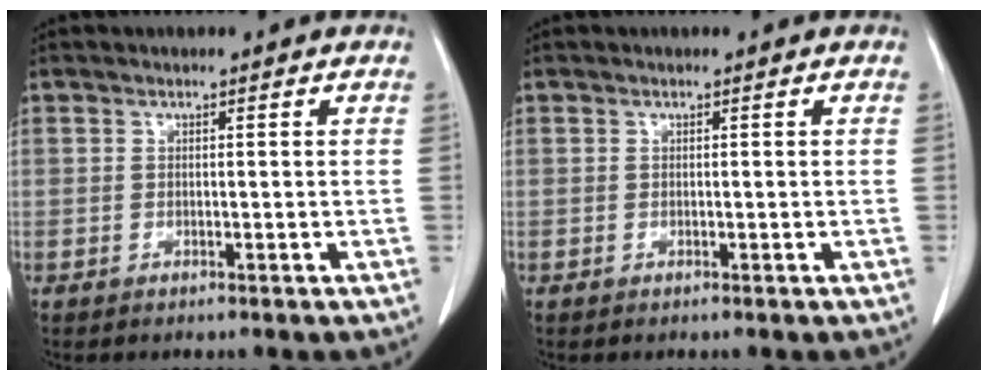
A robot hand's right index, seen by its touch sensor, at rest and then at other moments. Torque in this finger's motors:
{"motor_torque": [0.00, 0.00, 0.00, 0.00]}